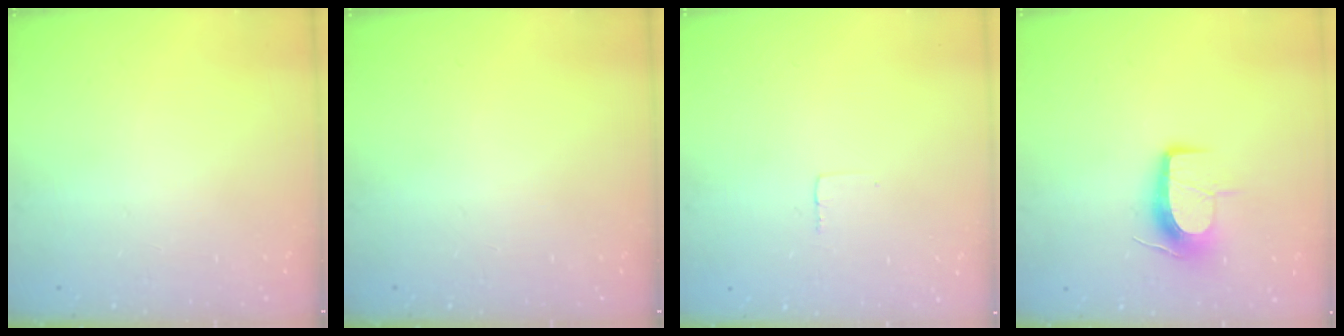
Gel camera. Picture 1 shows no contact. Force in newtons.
{"total": 0.0}
{"total": 2.4, "press": 2.4, "slide": 0.1}
{"total": 10.3, "press": 10.3, "slide": 0.6}